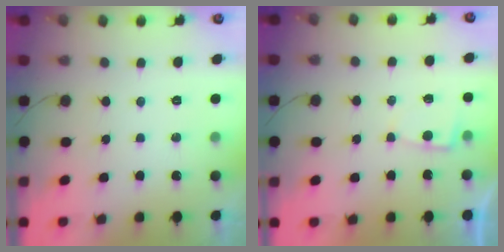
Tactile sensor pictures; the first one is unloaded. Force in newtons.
{"total": 2.4, "press": 2.4, "slide": 0.4}